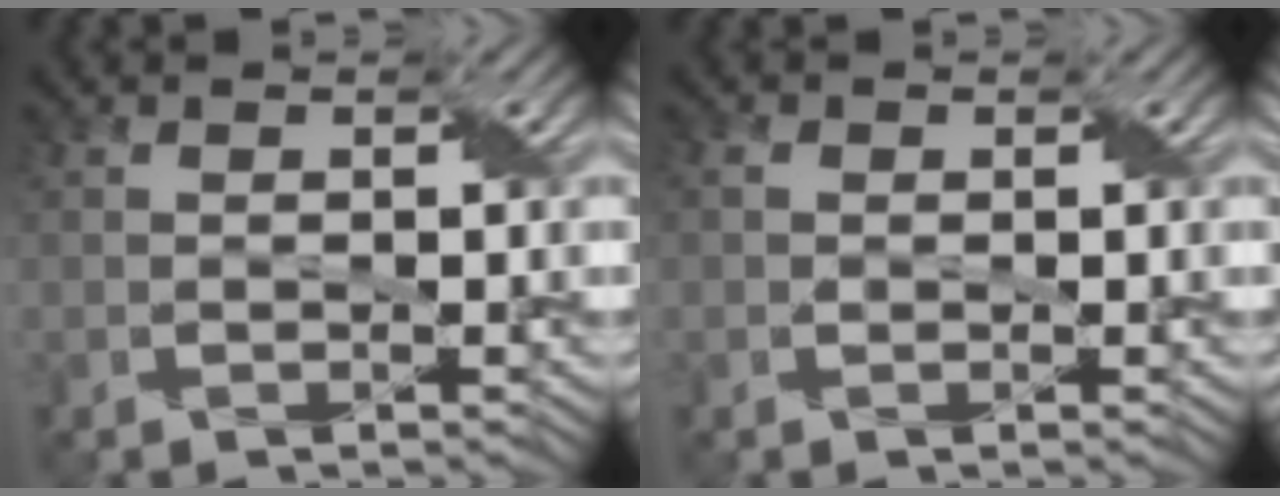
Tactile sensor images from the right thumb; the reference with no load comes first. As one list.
[{"total": 1.0, "force": [0.1, 0.8, 0.5], "torque": [-0.014, 0.004, -0.001]}]